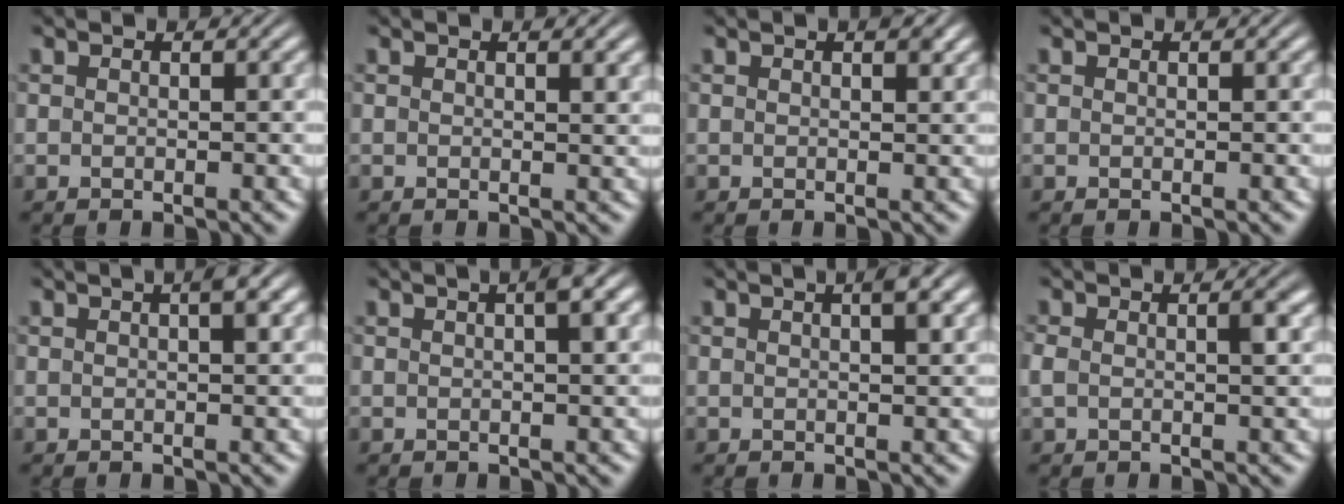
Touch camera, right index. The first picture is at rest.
{"total": 0.7, "force": [0.5, -0.2, 0.4], "torque": [-0.005, -0.002, 0.008]}
{"total": 1.0, "force": [0.7, 0.1, 0.7], "torque": [-0.004, -0.001, 0.010]}
{"total": 0.0}
{"total": 1.7, "force": [0.7, 0.0, 1.6], "torque": [-0.014, 0.012, 0.007]}
{"total": 2.3, "force": [0.8, 0.3, 2.1], "torque": [-0.020, 0.014, 0.007]}
{"total": 2.1, "force": [0.9, 0.0, 1.9], "torque": [-0.022, 0.008, 0.012]}
{"total": 1.8, "force": [0.0, 0.8, 1.6], "torque": [-0.037, -0.007, 0.004]}